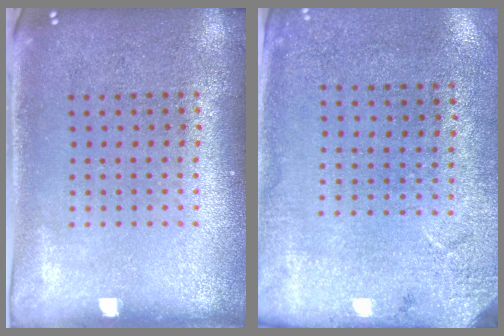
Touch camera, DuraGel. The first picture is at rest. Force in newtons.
{"total": 2.7, "press": 2.2, "slide": 1.6}